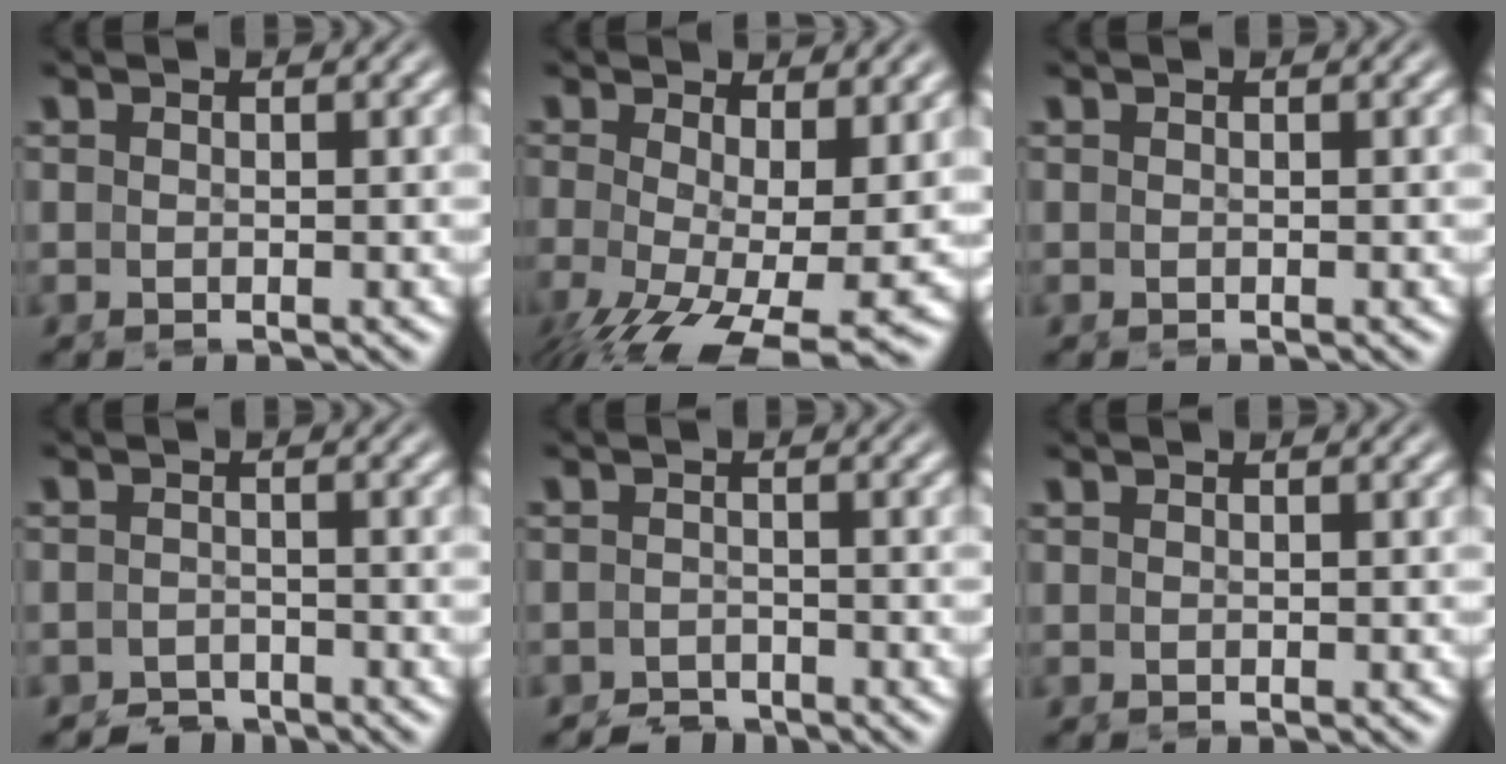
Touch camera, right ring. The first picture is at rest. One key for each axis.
{"total": 7.2, "fx": -4.4, "fy": 2.7, "fz": 5.1, "tx": -0.100, "ty": -0.063, "tz": -0.045}
{"total": 0.0}
{"total": 4.0, "fx": -3.7, "fy": 1.4, "fz": -0.1, "tx": 0.010, "ty": -0.021, "tz": -0.065}
{"total": 3.5, "fx": -3.4, "fy": 0.8, "fz": -0.3, "tx": 0.011, "ty": -0.020, "tz": -0.059}
{"total": 0.0}